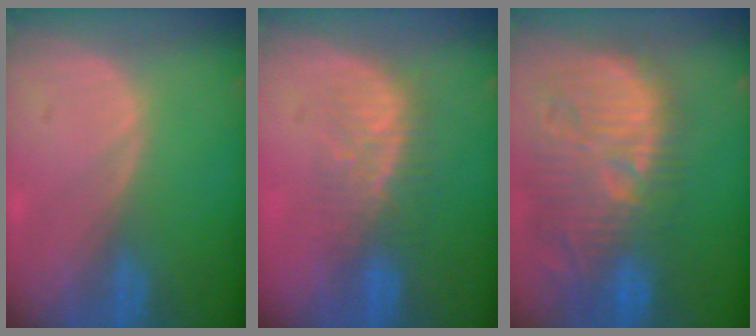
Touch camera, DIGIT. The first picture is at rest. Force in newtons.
{"total": 5.7, "press": 5.5, "slide": 1.4}
{"total": 13.9, "press": 12.7, "slide": 5.5}